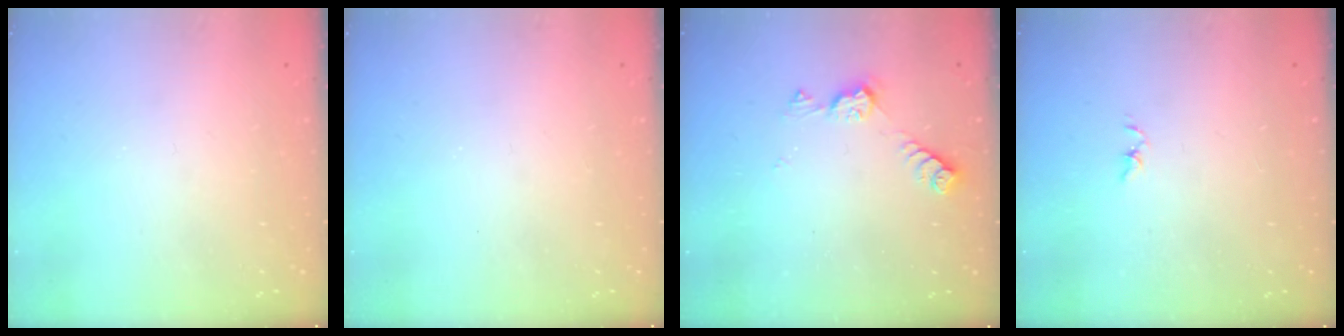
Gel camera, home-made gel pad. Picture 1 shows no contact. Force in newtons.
{"total": 0.0}
{"total": 5.5, "press": 5.4, "slide": 1.1}
{"total": 1.2, "press": 1.1, "slide": 0.2}